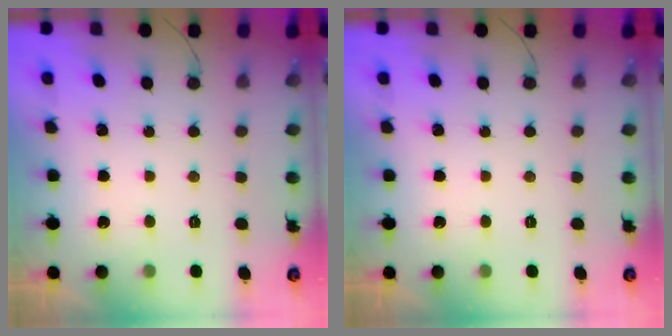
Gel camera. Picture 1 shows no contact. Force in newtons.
{"total": 0.0}